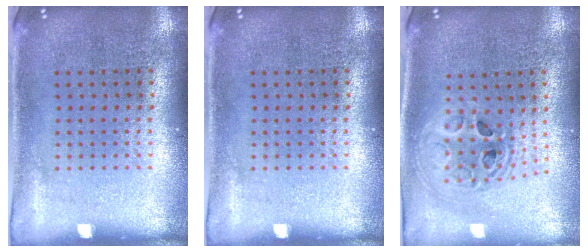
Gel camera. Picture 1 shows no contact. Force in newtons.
{"total": 0.0}
{"total": 2.1, "press": 1.7, "slide": 1.3}